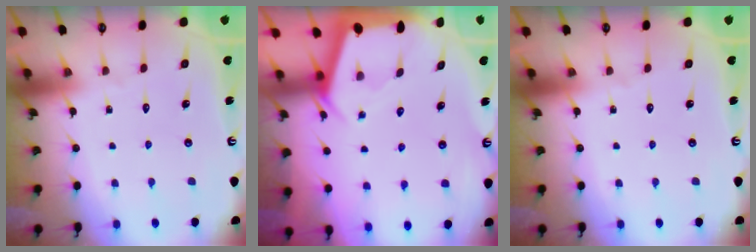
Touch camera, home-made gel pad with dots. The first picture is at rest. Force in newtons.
{"total": 2.5, "press": 2.5, "slide": 0.3}
{"total": 0.0}